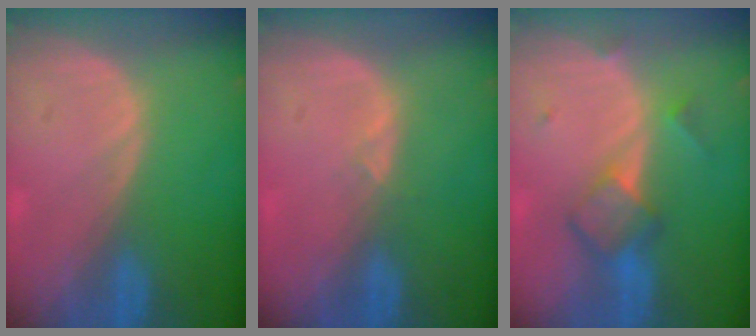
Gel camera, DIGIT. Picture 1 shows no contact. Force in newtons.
{"total": 0.9, "press": 0.9, "slide": 0.3}
{"total": 5.9, "press": 5.1, "slide": 3.0}